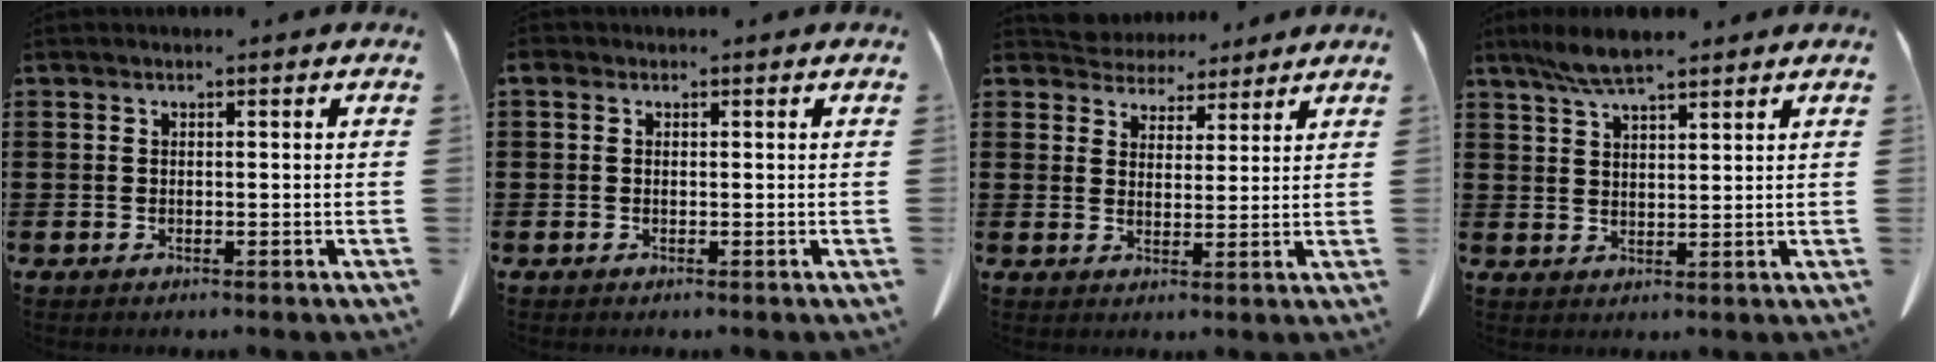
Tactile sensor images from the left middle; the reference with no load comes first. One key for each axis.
{"total": 0.8, "fx": 0.0, "fy": 0.6, "fz": 0.4, "tx": -0.010, "ty": 0.005, "tz": 0.000}
{"total": 4.3, "fx": 4.0, "fy": 1.4, "fz": -0.4, "tx": -0.012, "ty": -0.016, "tz": 0.076}
{"total": 5.5, "fx": 4.4, "fy": 1.0, "fz": 3.1, "tx": -0.071, "ty": -0.004, "tz": 0.082}